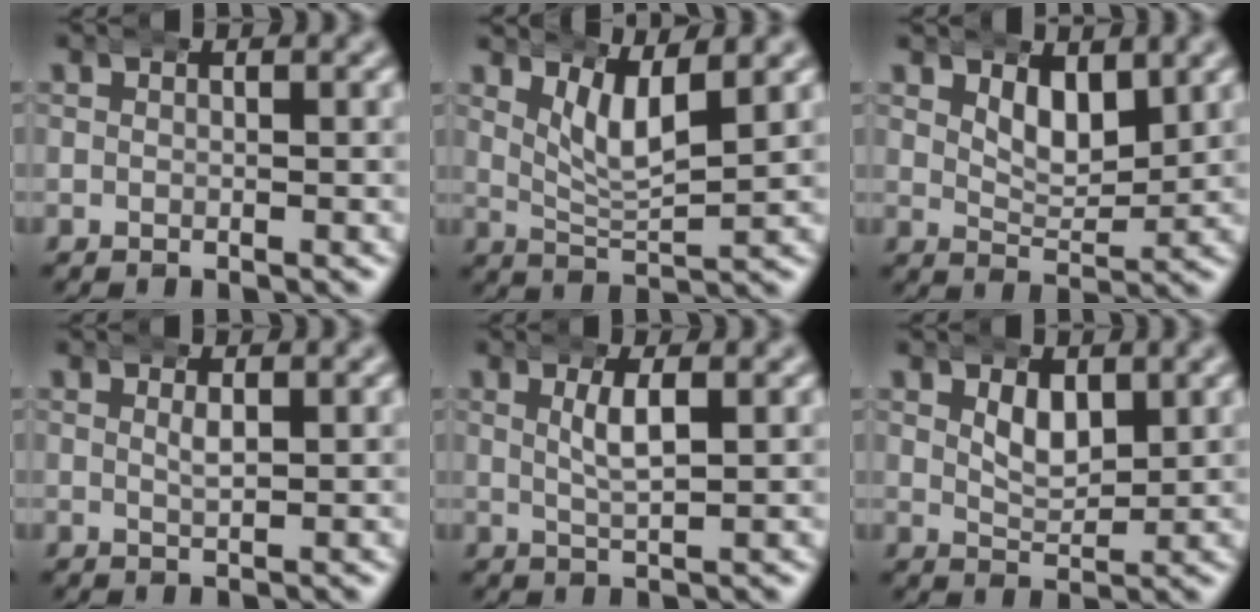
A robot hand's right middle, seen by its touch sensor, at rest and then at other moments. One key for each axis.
{"total": 4.2, "fx": 2.5, "fy": 1.1, "fz": 3.2, "tx": -0.058, "ty": -0.011, "tz": 0.049}
{"total": 3.5, "fx": 2.3, "fy": 1.5, "fz": 2.1, "tx": -0.029, "ty": -0.017, "tz": 0.045}
{"total": 1.4, "fx": 0.6, "fy": 0.4, "fz": 1.3, "tx": -0.018, "ty": -0.003, "tz": 0.012}
{"total": 2.5, "fx": 0.8, "fy": 0.2, "fz": 2.3, "tx": -0.045, "ty": -0.001, "tz": 0.019}
{"total": 2.9, "fx": 1.4, "fy": 1.5, "fz": 2.0, "tx": -0.033, "ty": -0.013, "tz": 0.030}